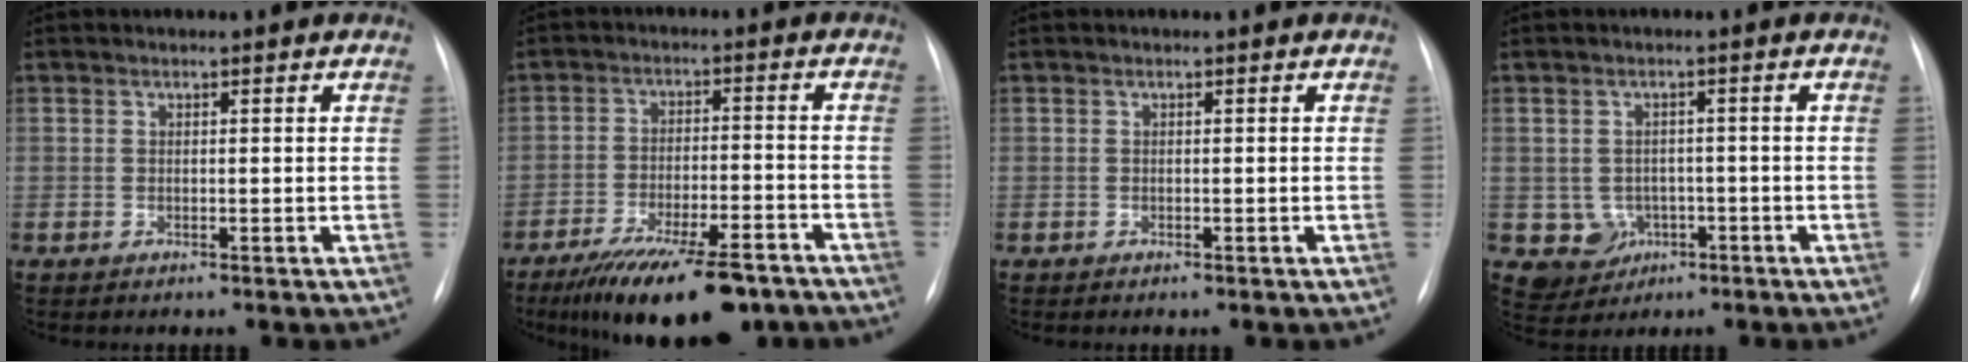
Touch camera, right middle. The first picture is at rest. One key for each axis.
{"total": 15.8, "fx": -11.9, "fy": 4.2, "fz": 9.6, "tx": -0.135, "ty": -0.009, "tz": -0.185}
{"total": 0.0}
{"total": 4.8, "fx": -1.4, "fy": 4.5, "fz": 1.0, "tx": -0.015, "ty": 0.008, "tz": -0.011}